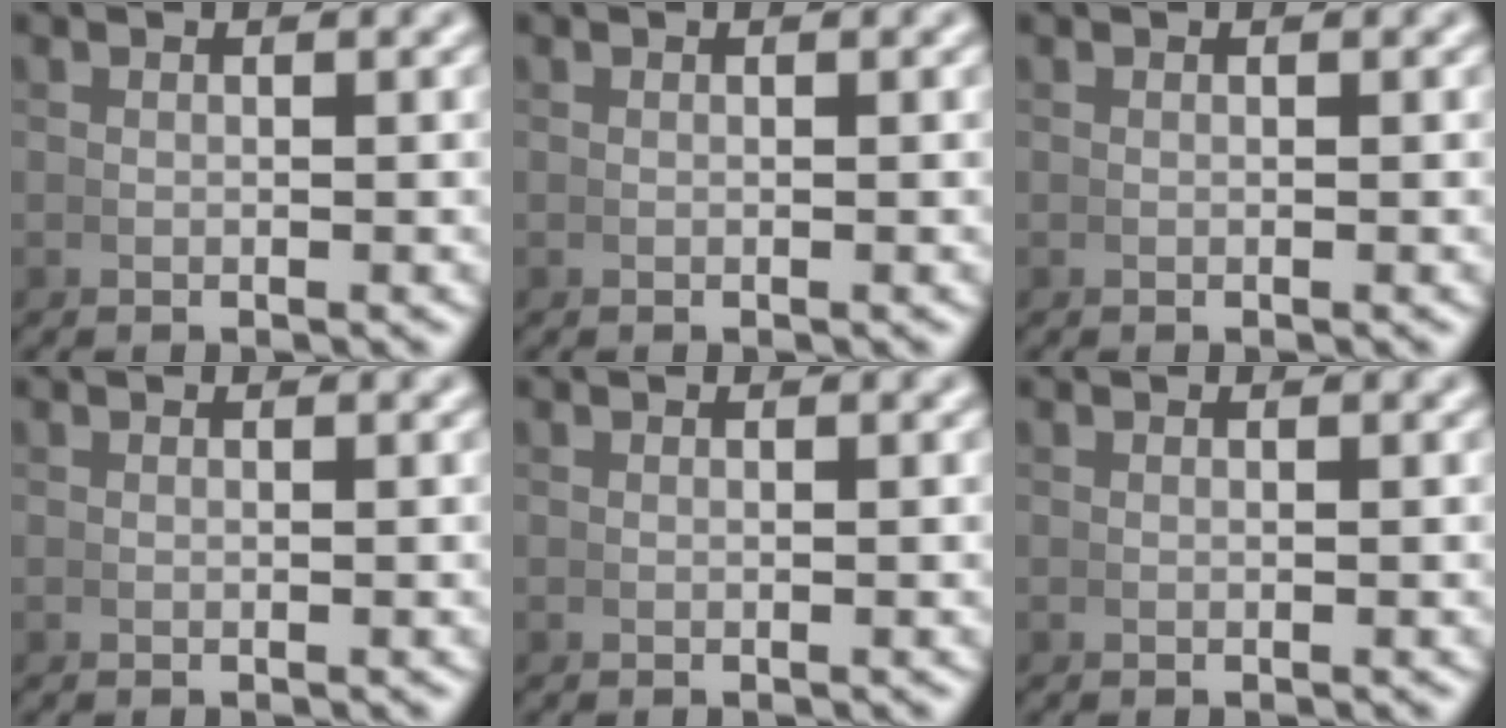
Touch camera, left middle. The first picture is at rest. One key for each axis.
{"total": 0.0}
{"total": 0.0}
{"total": 0.0}
{"total": 0.0}
{"total": 0.0}